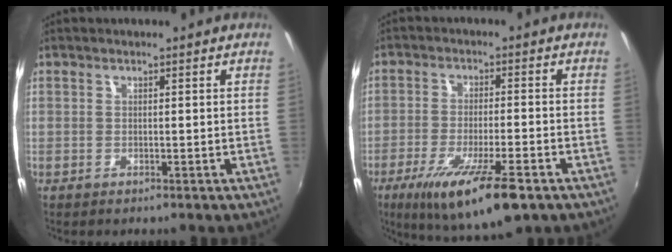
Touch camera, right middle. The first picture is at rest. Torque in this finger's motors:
{"motor_torque": [1.65, -0.49, 0.79, 0.21]}